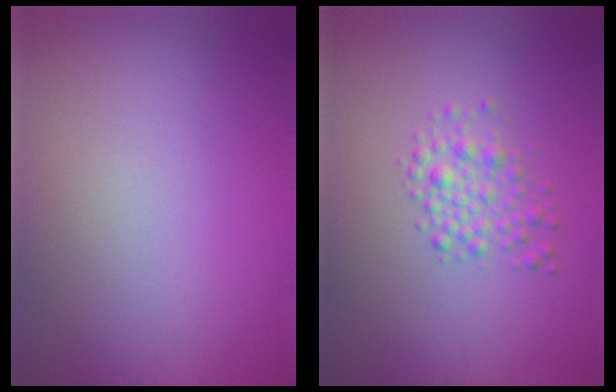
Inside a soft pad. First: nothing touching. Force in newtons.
{"total": 2.4, "press": 2.4, "slide": 0.1}